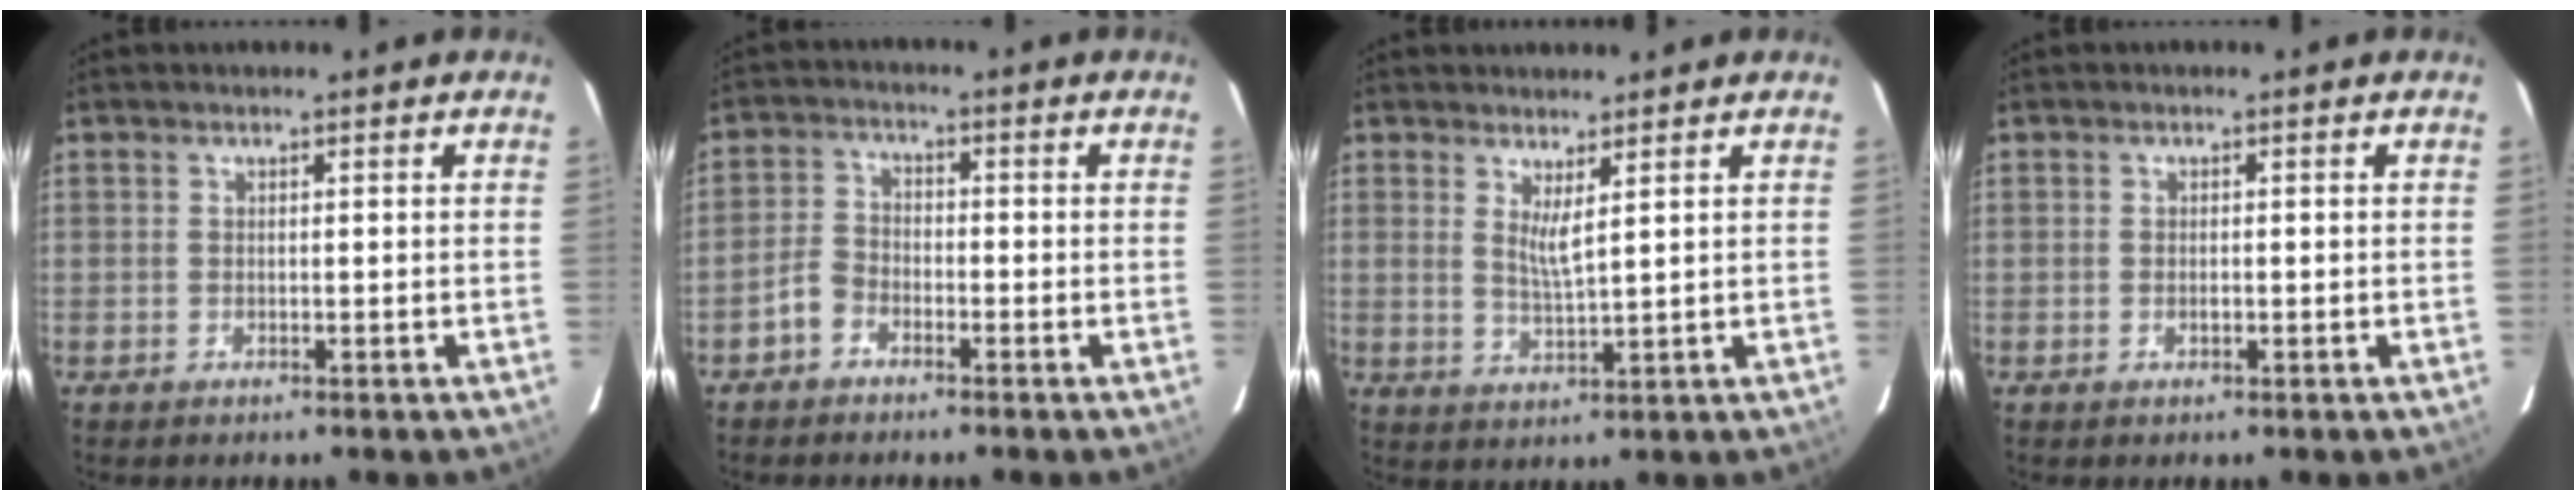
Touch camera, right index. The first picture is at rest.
{"total": 3.5, "force": [-2.3, 2.2, 1.3], "torque": [-0.034, 0.014, -0.044]}
{"total": 3.6, "force": [2.1, 0.4, 2.9], "torque": [-0.053, -0.012, 0.036]}
{"total": 0.7, "force": [-0.2, 0.5, 0.5], "torque": [-0.007, 0.000, -0.002]}